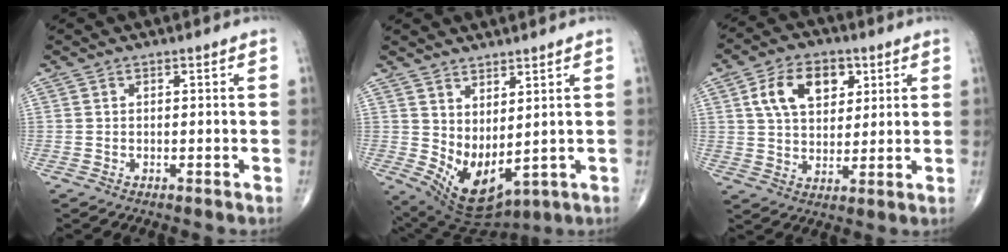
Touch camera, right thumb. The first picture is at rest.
{"total": 10.6, "force": [1.1, 5.2, 9.1], "torque": [-0.149, -0.025, 0.049]}
{"total": 11.7, "force": [4.2, 7.5, 7.9], "torque": [-0.107, -0.007, 0.073]}